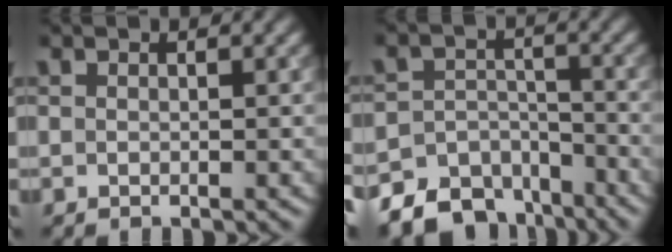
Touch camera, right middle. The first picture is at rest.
{"total": 8.1, "force": [-6.4, 4.4, 2.2], "torque": [-0.014, -0.006, -0.101]}